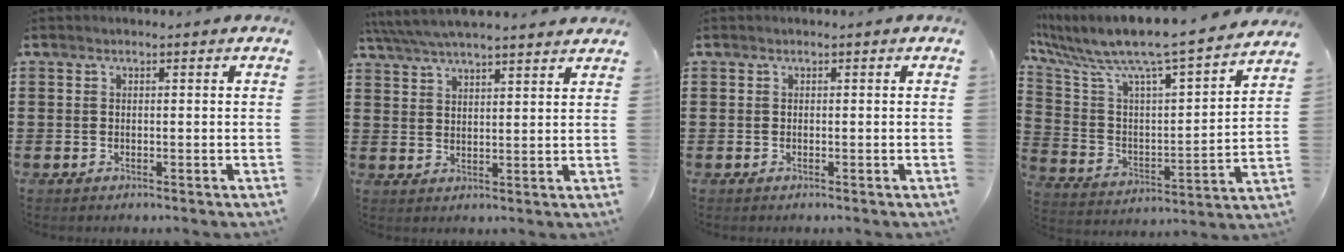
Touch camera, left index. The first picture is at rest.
{"total": 4.9, "force": [4.6, 0.1, 1.7], "torque": [-0.048, -0.018, 0.082]}
{"total": 0.0}
{"total": 8.5, "force": [7.2, 0.4, 4.4], "torque": [-0.120, -0.067, 0.113]}